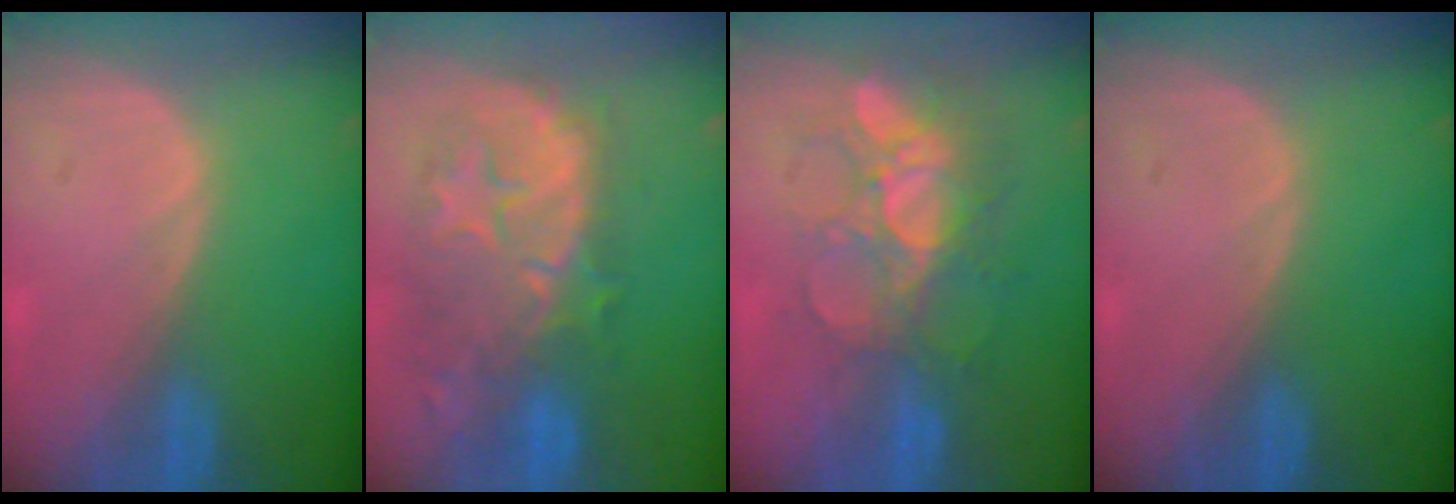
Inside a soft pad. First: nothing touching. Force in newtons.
{"total": 11.0, "press": 10.2, "slide": 4.0}
{"total": 9.6, "press": 8.5, "slide": 4.4}
{"total": 0.0}